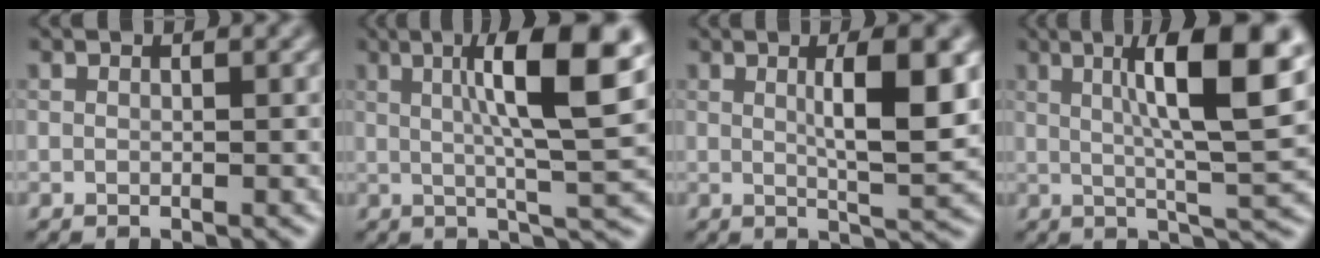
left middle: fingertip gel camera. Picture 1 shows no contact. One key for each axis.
{"total": 10.2, "fx": 2.5, "fy": 1.9, "fz": 9.8, "tx": -0.132, "ty": 0.012, "tz": 0.035}
{"total": 6.1, "fx": 1.3, "fy": 1.3, "fz": 5.8, "tx": -0.084, "ty": 0.002, "tz": 0.021}
{"total": 10.6, "fx": 2.7, "fy": 2.0, "fz": 10.1, "tx": -0.139, "ty": 0.013, "tz": 0.039}